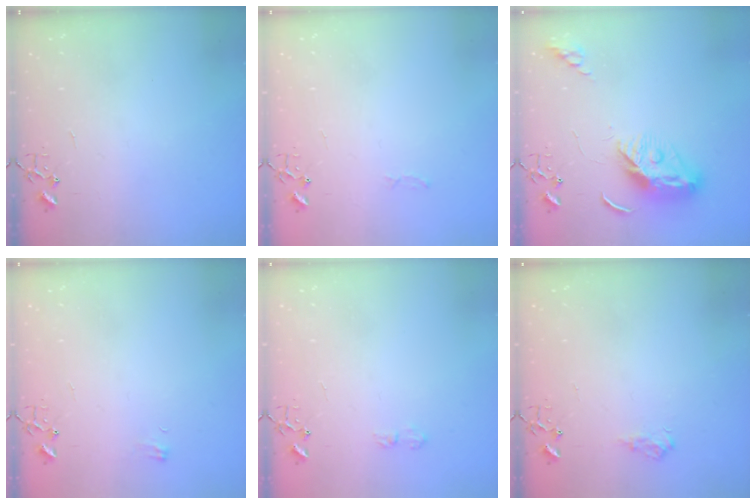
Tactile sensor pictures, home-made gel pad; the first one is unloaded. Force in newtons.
{"total": 2.8, "press": 2.8, "slide": 0.4}
{"total": 9.5, "press": 9.5, "slide": 0.5}
{"total": 4.7, "press": 4.7, "slide": 0.5}
{"total": 6.4, "press": 6.4, "slide": 0.9}
{"total": 7.4, "press": 7.4, "slide": 0.9}